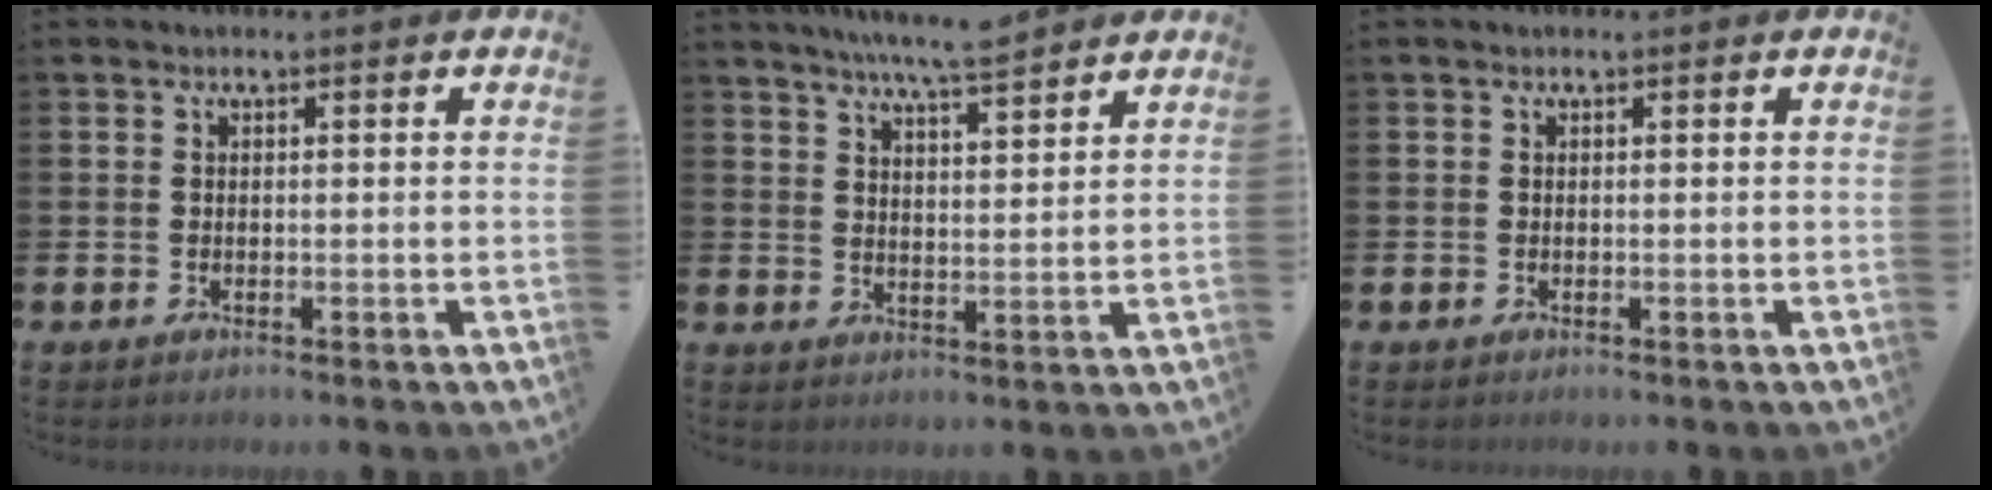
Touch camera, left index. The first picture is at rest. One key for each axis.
{"total": 6.4, "fx": 6.2, "fy": -0.2, "fz": 1.9, "tx": -0.044, "ty": -0.029, "tz": 0.108}
{"total": 0.0}